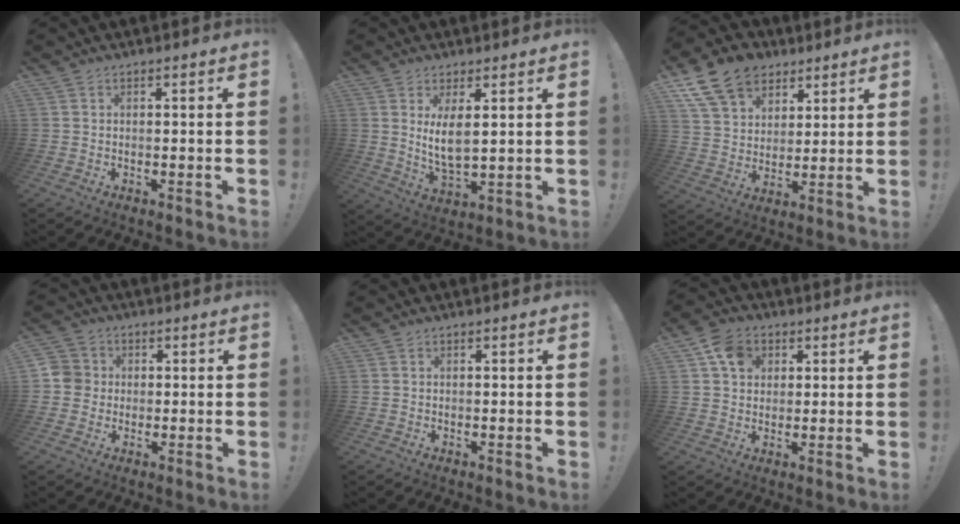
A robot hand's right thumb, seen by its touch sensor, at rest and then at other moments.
{"total": 7.3, "force": [2.5, 2.4, 6.4], "torque": [-0.124, -0.019, 0.044]}
{"total": 15.7, "force": [8.8, 11.1, 6.7], "torque": [-0.111, -0.044, 0.170]}
{"total": 5.3, "force": [-0.1, 5.1, 1.4], "torque": [-0.026, 0.007, -0.002]}
{"total": 0.0}
{"total": 8.6, "force": [3.4, 6.8, 4.0], "torque": [-0.060, -0.005, 0.068]}